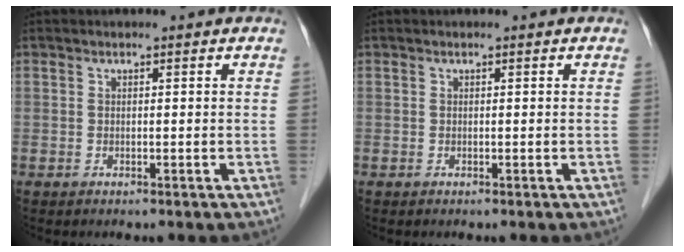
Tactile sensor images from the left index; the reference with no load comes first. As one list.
[{"total": 0.0}]